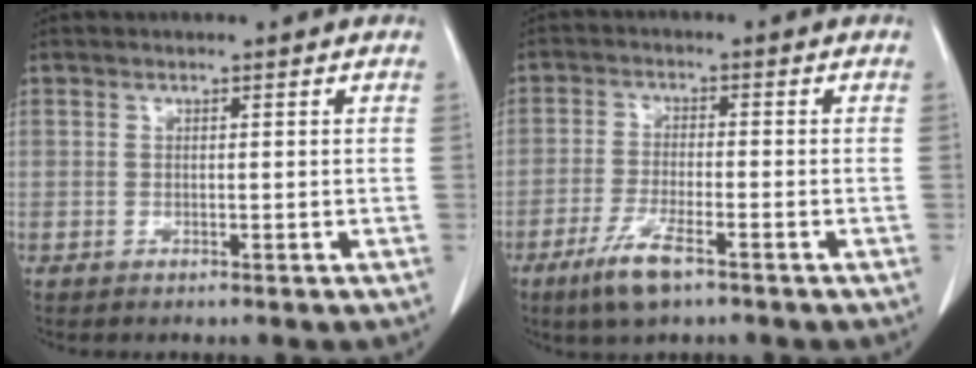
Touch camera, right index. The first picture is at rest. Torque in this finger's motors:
{"motor_torque": [0.45, -0.34, 0.14, 0.08]}